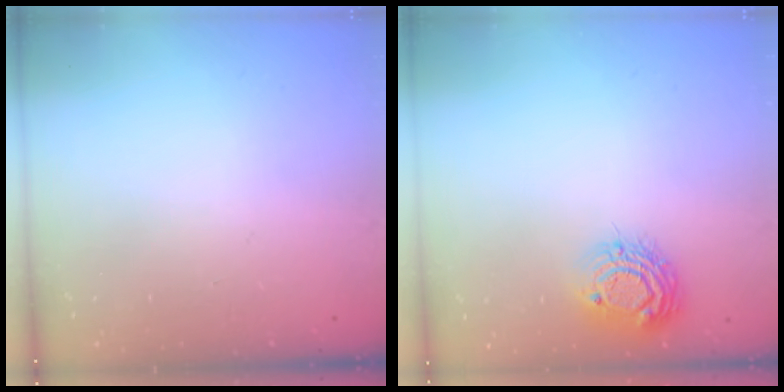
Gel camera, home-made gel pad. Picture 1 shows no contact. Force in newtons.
{"total": 9.8, "press": 9.8, "slide": 0.6}